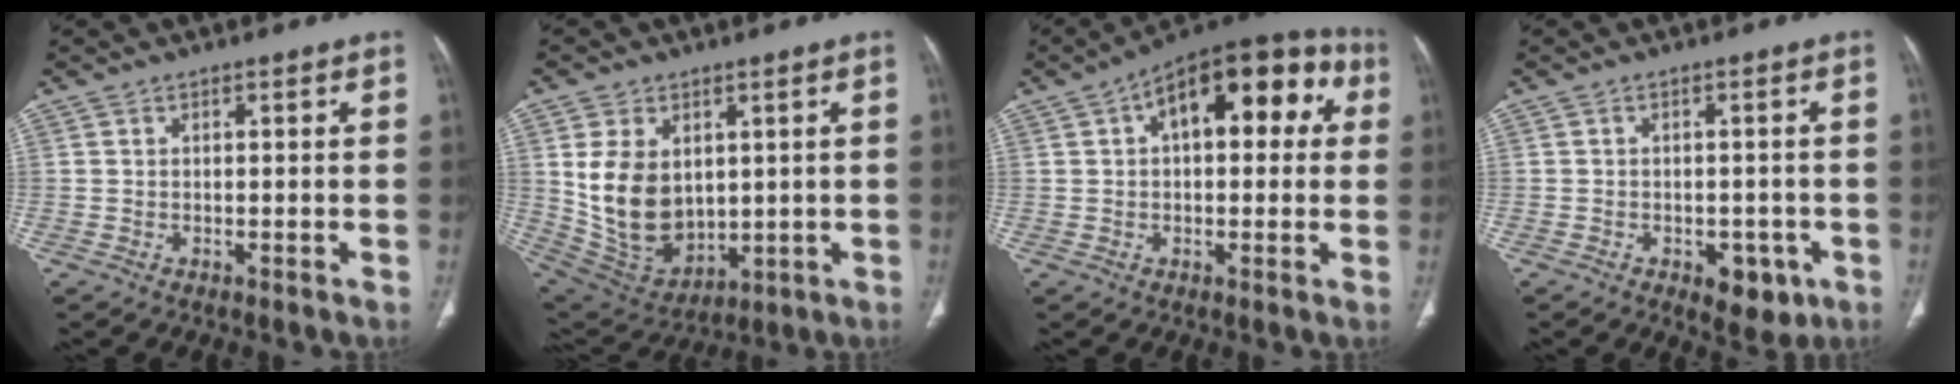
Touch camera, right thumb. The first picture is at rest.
{"total": 14.8, "force": [2.1, 10.6, 10.1], "torque": [-0.157, -0.015, 0.072]}
{"total": 18.1, "force": [5.1, 9.3, 14.6], "torque": [-0.155, 0.039, 0.064]}
{"total": 6.1, "force": [-2.6, 3.6, 4.1], "torque": [-0.026, 0.007, -0.025]}